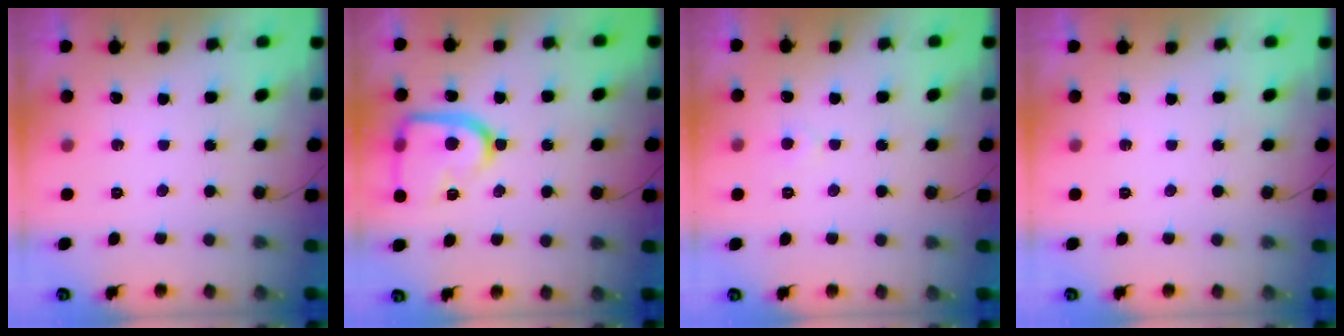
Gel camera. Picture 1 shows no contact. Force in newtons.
{"total": 18.3, "press": 18.2, "slide": 1.6}
{"total": 3.1, "press": 3.1, "slide": 0.3}
{"total": 0.0}